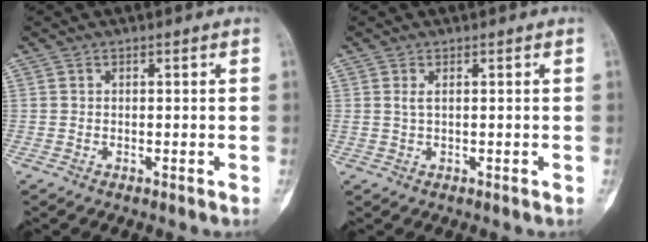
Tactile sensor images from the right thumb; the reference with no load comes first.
{"total": 1.1, "force": [0.4, 0.4, 1.0], "torque": [-0.026, 0.004, 0.011]}